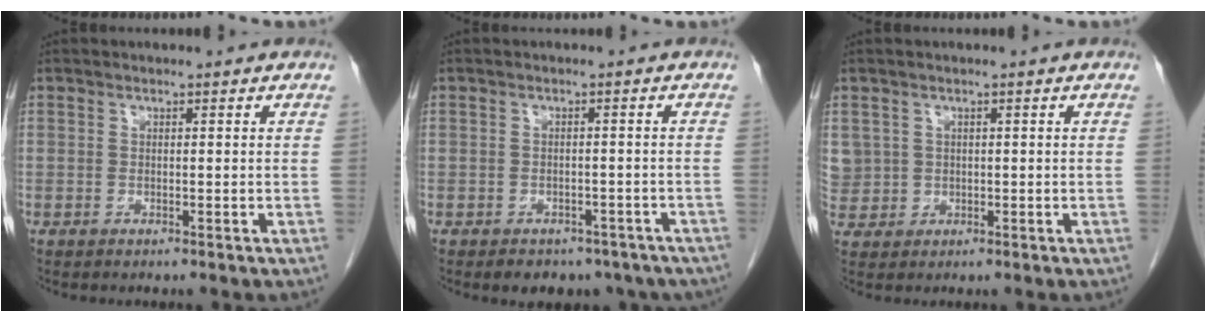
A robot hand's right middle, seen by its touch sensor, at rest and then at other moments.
{"total": 9.1, "force": [-6.9, 5.1, 2.8], "torque": [-0.024, 0.001, -0.073]}
{"total": 4.6, "force": [1.2, 4.4, 0.6], "torque": [-0.019, 0.012, 0.035]}